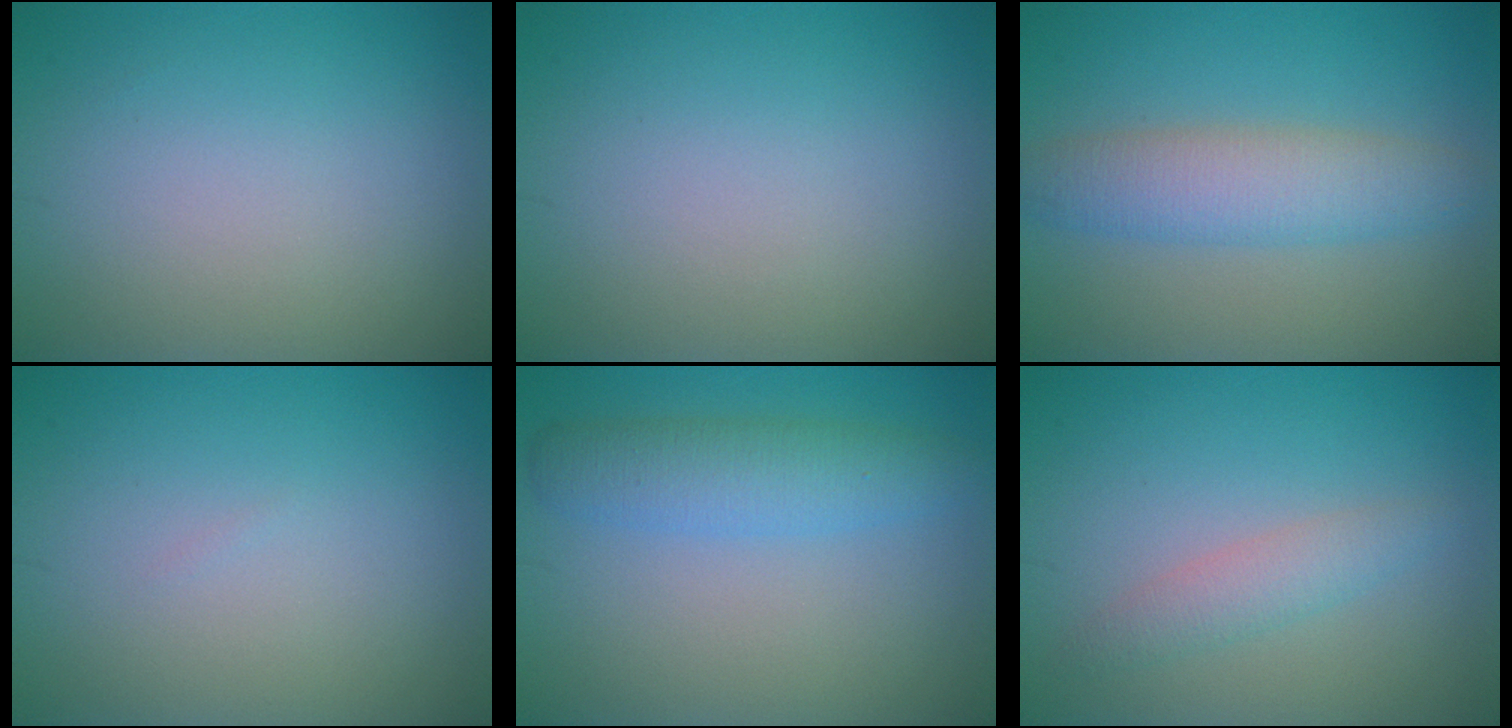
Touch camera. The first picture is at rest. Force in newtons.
{"total": 0.0}
{"total": 4.7, "press": 4.7, "slide": 0.1}
{"total": 0.0}
{"total": 3.9, "press": 3.9, "slide": 0.1}
{"total": 2.1, "press": 2.1, "slide": 0.1}